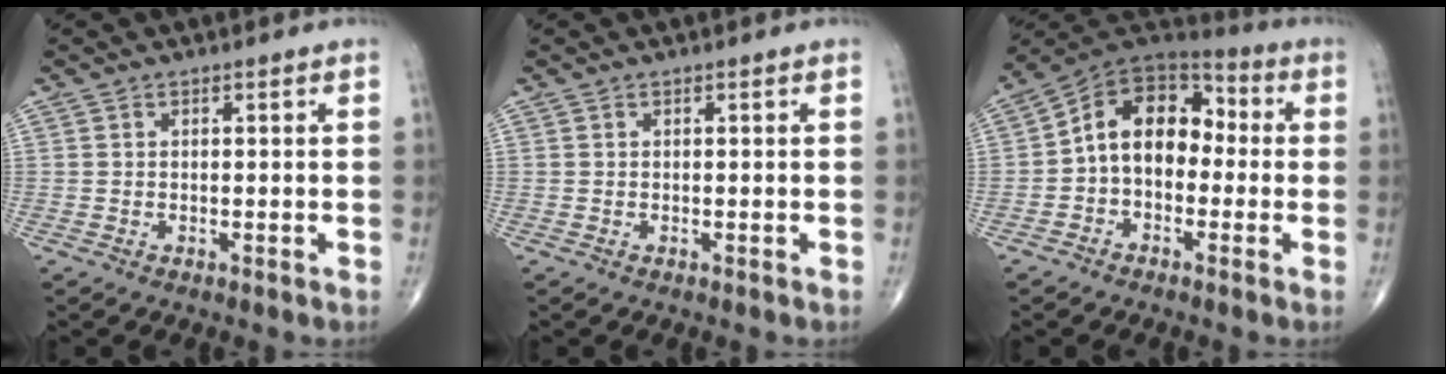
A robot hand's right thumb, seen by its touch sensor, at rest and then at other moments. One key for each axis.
{"total": 0.0}
{"total": 13.1, "fx": -0.7, "fy": 9.2, "fz": 9.3, "tx": -0.118, "ty": 0.049, "tz": -0.030}